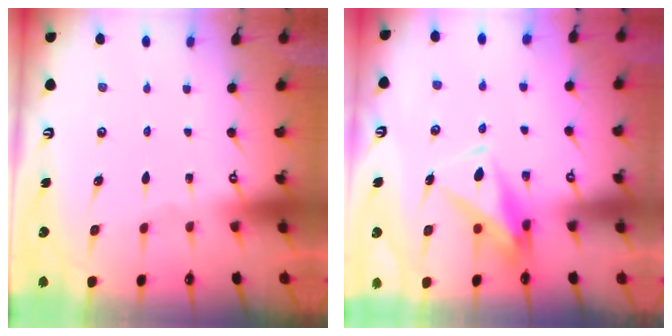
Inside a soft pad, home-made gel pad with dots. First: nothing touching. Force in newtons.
{"total": 7.5, "press": 7.4, "slide": 1.5}